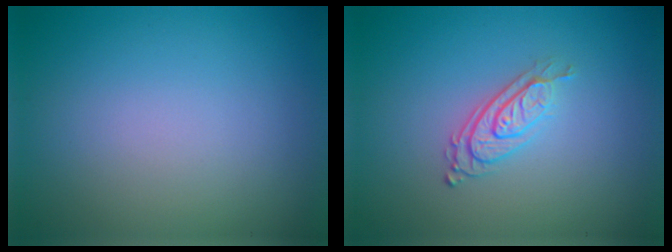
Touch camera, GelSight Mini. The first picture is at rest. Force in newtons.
{"total": 2.8, "press": 2.0, "slide": 1.9}